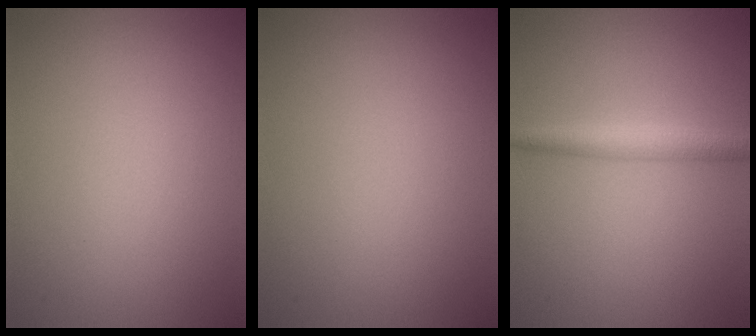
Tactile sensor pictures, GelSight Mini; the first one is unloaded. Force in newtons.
{"total": 0.0}
{"total": 2.6, "press": 2.6, "slide": 0.1}